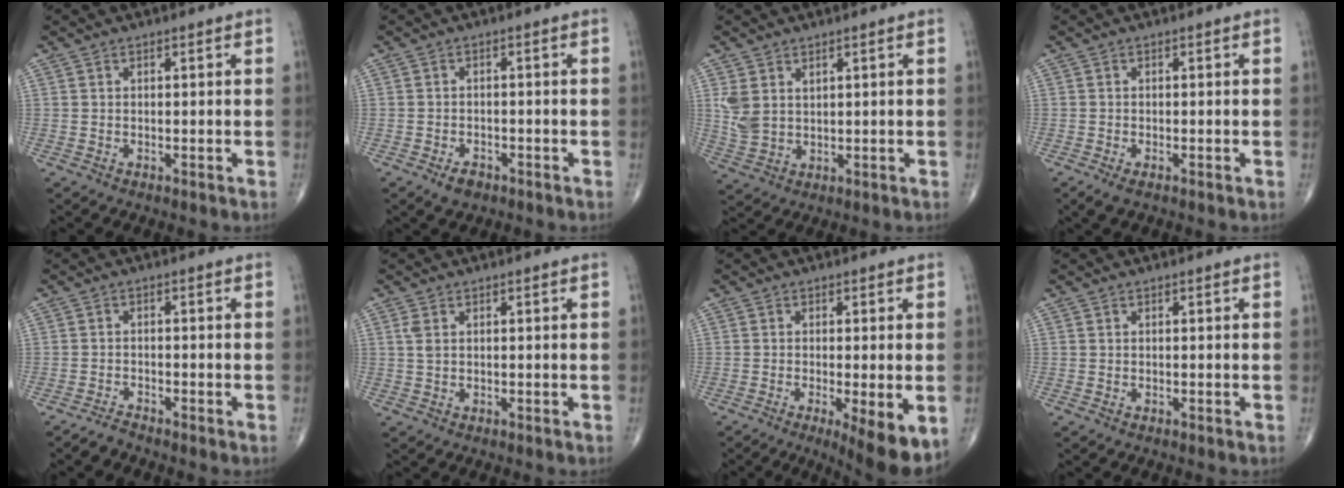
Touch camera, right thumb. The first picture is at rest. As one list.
[{"total": 2.9, "force": [-1.8, 1.7, 1.5], "torque": [-0.022, 0.004, -0.025]}, {"total": 5.2, "force": [2.1, 3.5, 3.2], "torque": [-0.062, -0.006, 0.054]}, {"total": 1.9, "force": [-1.1, 0.7, 1.4], "torque": [-0.034, -0.005, -0.019]}, {"total": 1.6, "force": [-1.6, 0.1, 0.2], "torque": [-0.008, -0.001, -0.034]}, {"total": 1.6, "force": [0.5, 0.8, 1.3], "torque": [-0.032, 0.006, 0.016]}, {"total": 9.1, "force": [-3.2, 2.0, 8.3], "torque": [-0.118, -0.022, -0.047]}, {"total": 0.0}]